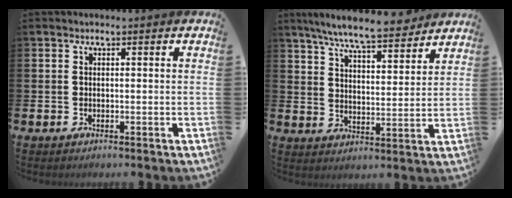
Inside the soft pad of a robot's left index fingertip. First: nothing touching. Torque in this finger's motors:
{"motor_torque": [0.83, -0.97, 0.92, 0.21]}